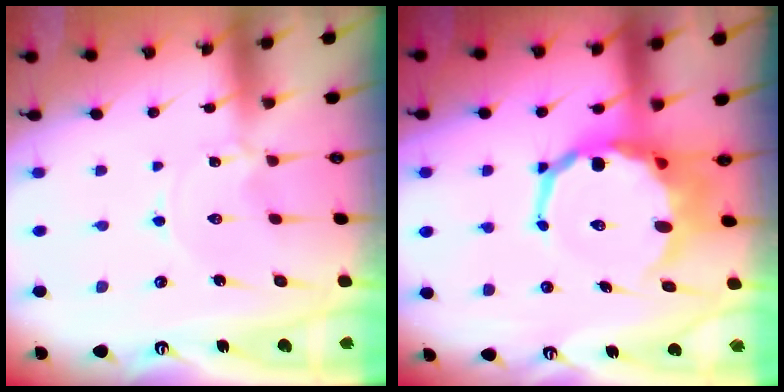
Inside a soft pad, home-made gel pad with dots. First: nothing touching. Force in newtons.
{"total": 11.9, "press": 11.7, "slide": 2.4}